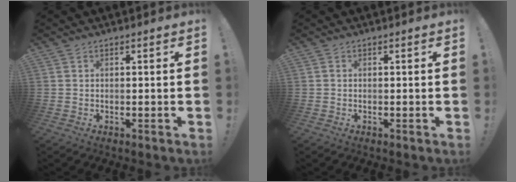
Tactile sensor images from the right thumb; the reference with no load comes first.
{"total": 0.0}